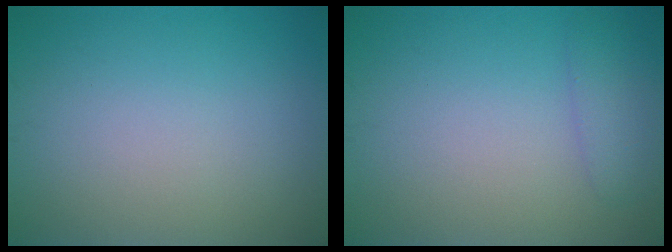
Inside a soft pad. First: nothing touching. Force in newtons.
{"total": 1.7, "press": 1.6, "slide": 0.2}